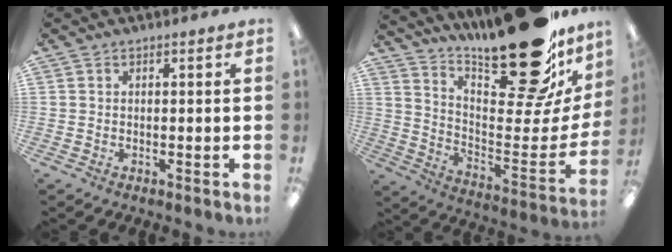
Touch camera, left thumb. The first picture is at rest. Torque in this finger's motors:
{"motor_torque": [2.50, 2.50, 1.22, -1.55, 0.37]}